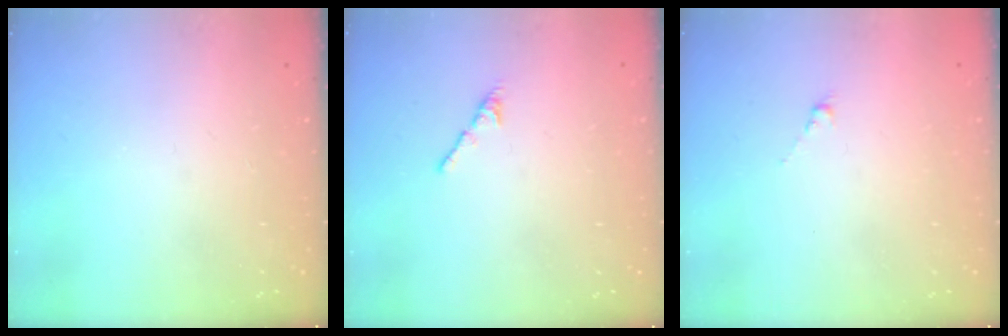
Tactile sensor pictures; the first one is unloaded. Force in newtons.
{"total": 2.7, "press": 2.6, "slide": 0.8}
{"total": 0.5, "press": 0.3, "slide": 0.4}